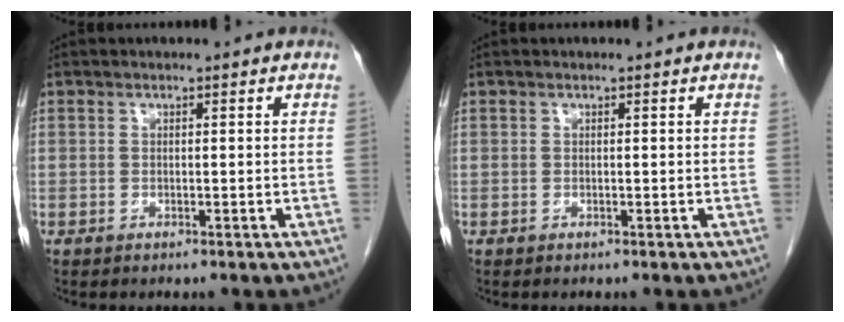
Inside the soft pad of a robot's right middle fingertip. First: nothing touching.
{"total": 0.0}